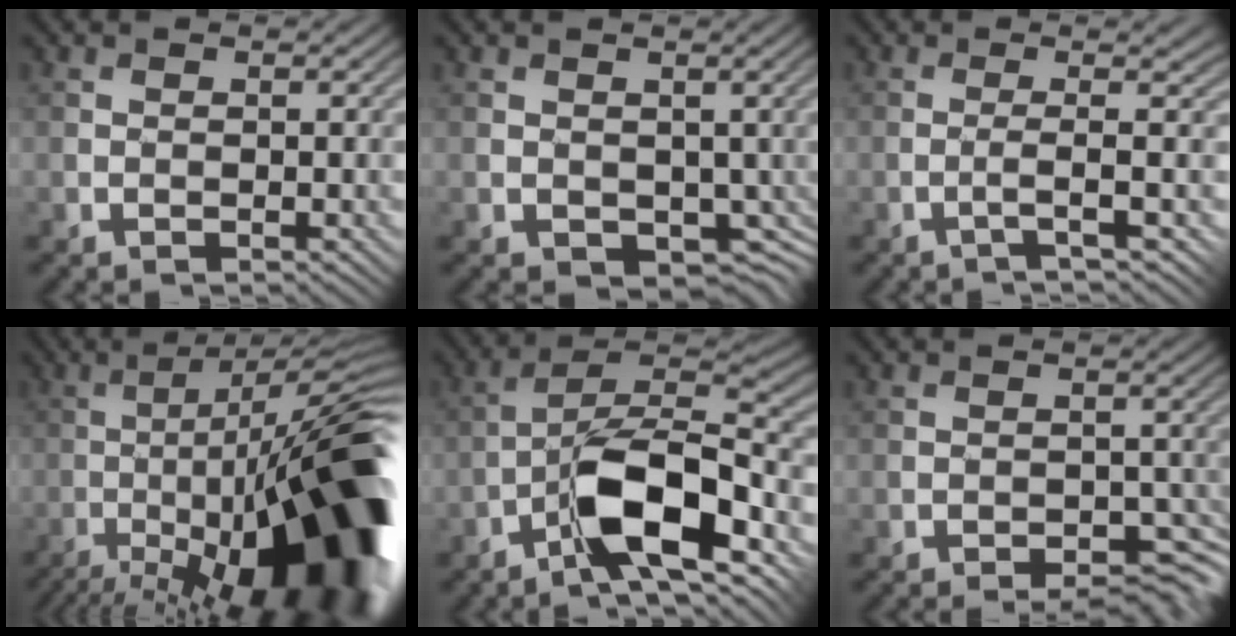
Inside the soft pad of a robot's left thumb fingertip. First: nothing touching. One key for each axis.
{"total": 3.4, "fx": 0.2, "fy": 2.8, "fz": 2.0, "tx": -0.048, "ty": -0.020, "tz": 0.005}
{"total": 2.4, "fx": -0.1, "fy": -0.6, "fz": 2.3, "tx": -0.032, "ty": 0.013, "tz": -0.022}
{"total": 19.4, "fx": -8.5, "fy": 4.4, "fz": 16.9, "tx": -0.216, "ty": -0.003, "tz": -0.134}
{"total": 10.9, "fx": -5.5, "fy": 3.4, "fz": 8.9, "tx": -0.152, "ty": 0.010, "tz": -0.108}
{"total": 5.0, "fx": -4.1, "fy": 1.5, "fz": 2.4, "tx": -0.029, "ty": 0.006, "tz": -0.057}